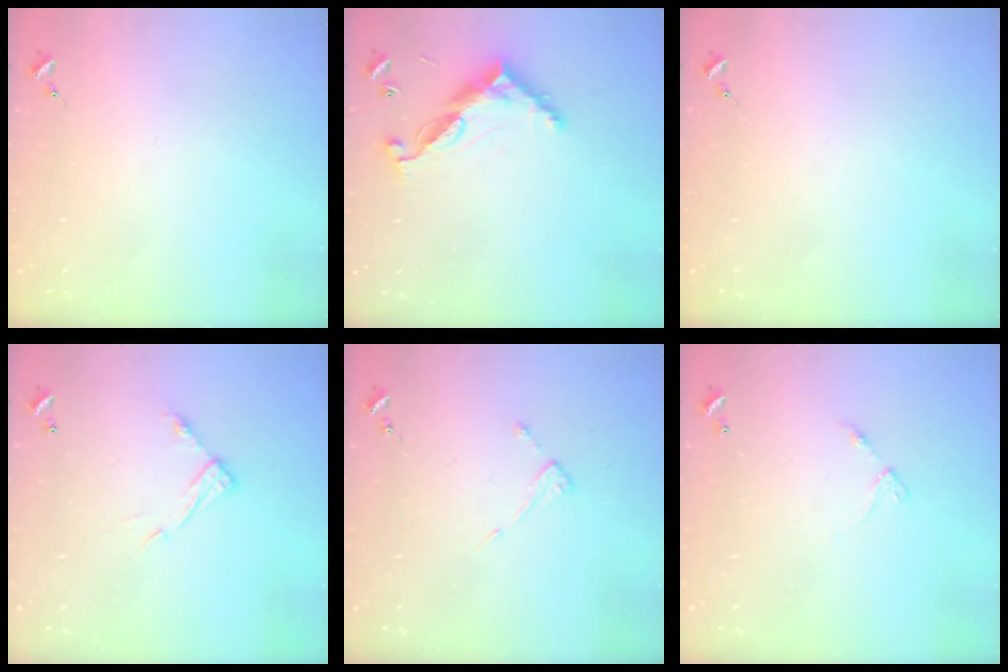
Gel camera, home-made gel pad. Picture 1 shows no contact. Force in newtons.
{"total": 9.9, "press": 9.9, "slide": 0.4}
{"total": 0.0}
{"total": 9.4, "press": 9.4, "slide": 0.5}
{"total": 4.1, "press": 4.0, "slide": 0.4}
{"total": 4.7, "press": 4.7, "slide": 0.4}